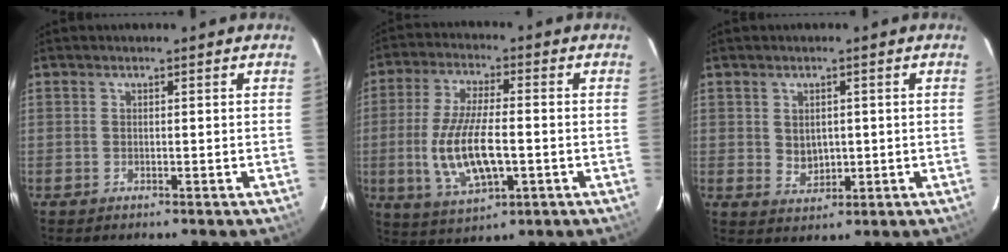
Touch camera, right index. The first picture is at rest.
{"total": 13.8, "force": [-2.5, 5.2, 12.6], "torque": [-0.254, -0.013, -0.038]}
{"total": 4.0, "force": [0.3, 3.3, 2.3], "torque": [-0.036, -0.003, 0.014]}